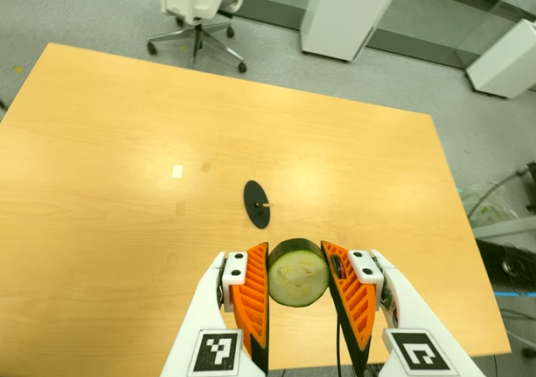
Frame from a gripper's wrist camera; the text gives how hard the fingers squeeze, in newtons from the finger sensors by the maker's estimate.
{"total": 12.4, "left": 10.8, "right": 13.9}